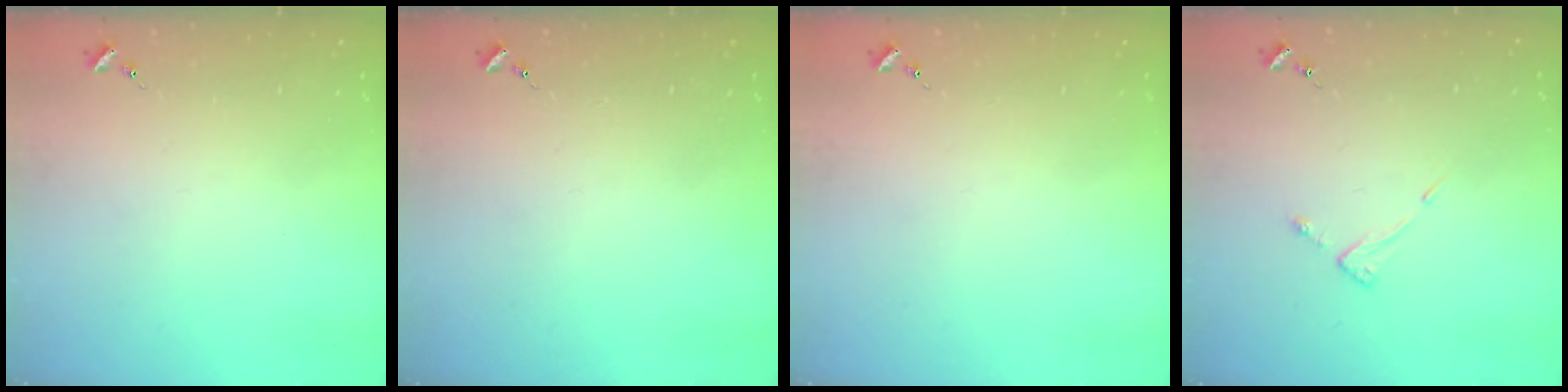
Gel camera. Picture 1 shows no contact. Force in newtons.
{"total": 0.0}
{"total": 0.0}
{"total": 3.9, "press": 3.9, "slide": 0.5}